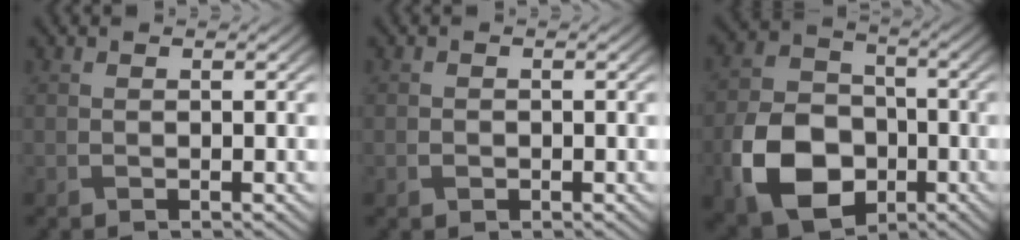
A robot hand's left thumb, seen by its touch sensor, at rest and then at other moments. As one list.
[{"total": 0.7, "force": [-0.4, 0.5, 0.2], "torque": [-0.005, -0.003, -0.007]}, {"total": 12.0, "force": [-4.5, 8.6, 6.9], "torque": [-0.167, -0.018, -0.094]}]